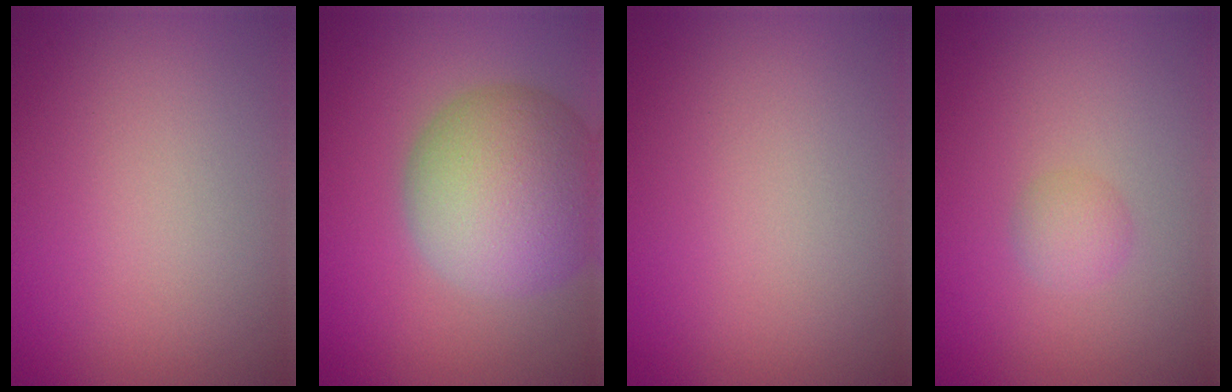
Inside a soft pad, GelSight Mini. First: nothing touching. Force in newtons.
{"total": 9.7, "press": 9.7, "slide": 0.6}
{"total": 0.0}
{"total": 1.5, "press": 1.5, "slide": 0.1}